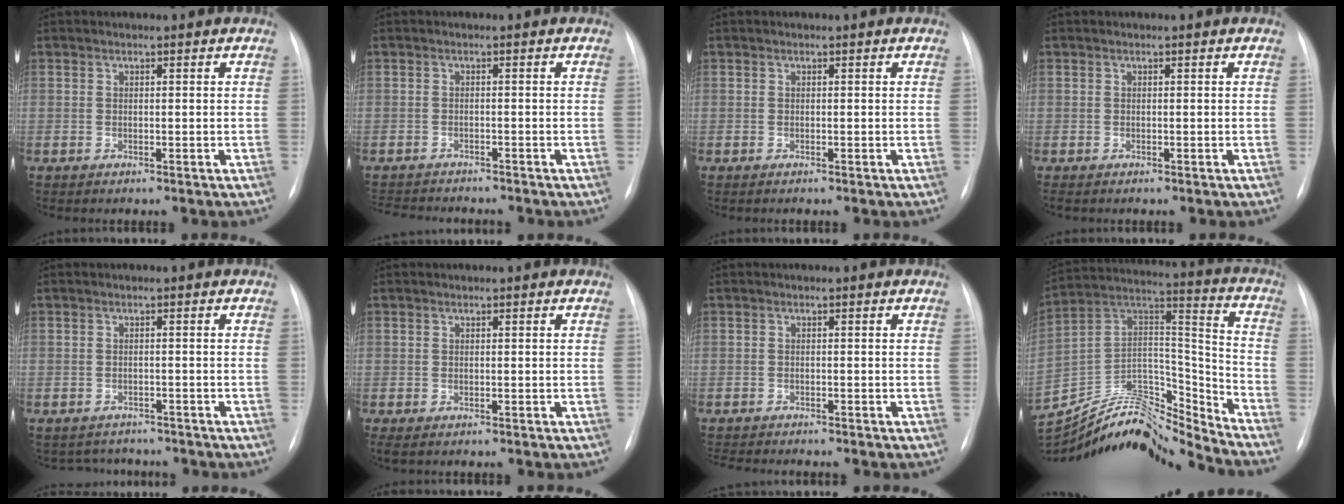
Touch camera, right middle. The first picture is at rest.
{"total": 6.7, "force": [-6.3, 1.1, 1.9], "torque": [-0.025, -0.004, -0.092]}
{"total": 0.0}
{"total": 0.0}
{"total": 4.0, "force": [-3.7, 1.5, -0.2], "torque": [0.005, 0.007, -0.047]}
{"total": 0.6, "force": [-0.2, 0.1, 0.5], "torque": [-0.007, -0.004, 0.001]}
{"total": 4.3, "force": [-4.0, 0.2, 1.5], "torque": [-0.016, -0.007, -0.060]}
{"total": 21.7, "force": [-21.0, 2.4, 5.2], "torque": [-0.105, 0.060, -0.354]}